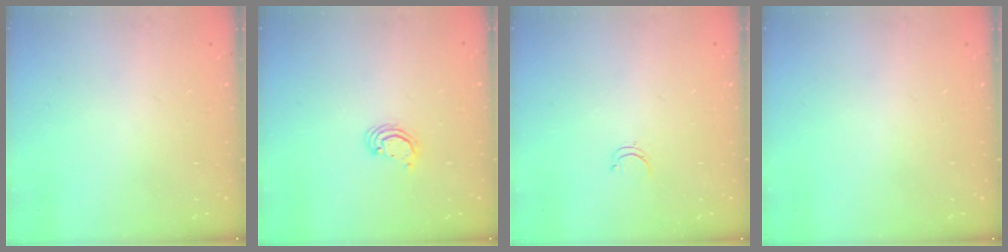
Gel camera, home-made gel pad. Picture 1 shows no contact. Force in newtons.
{"total": 2.2, "press": 2.2, "slide": 0.1}
{"total": 3.5, "press": 3.4, "slide": 0.4}
{"total": 0.0}